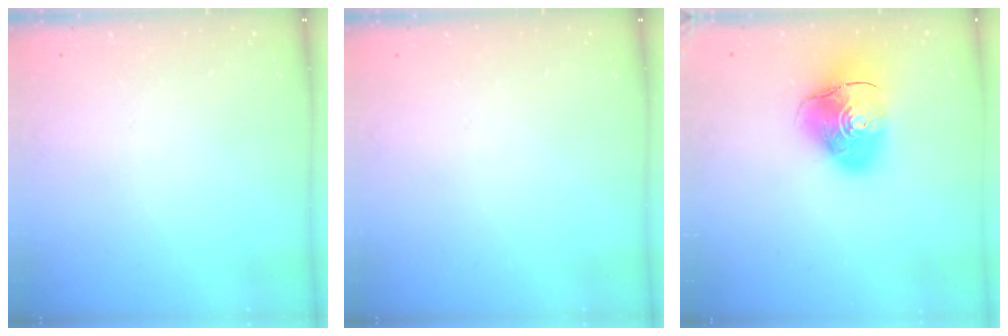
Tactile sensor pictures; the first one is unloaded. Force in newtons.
{"total": 0.0}
{"total": 12.7, "press": 12.6, "slide": 2.0}